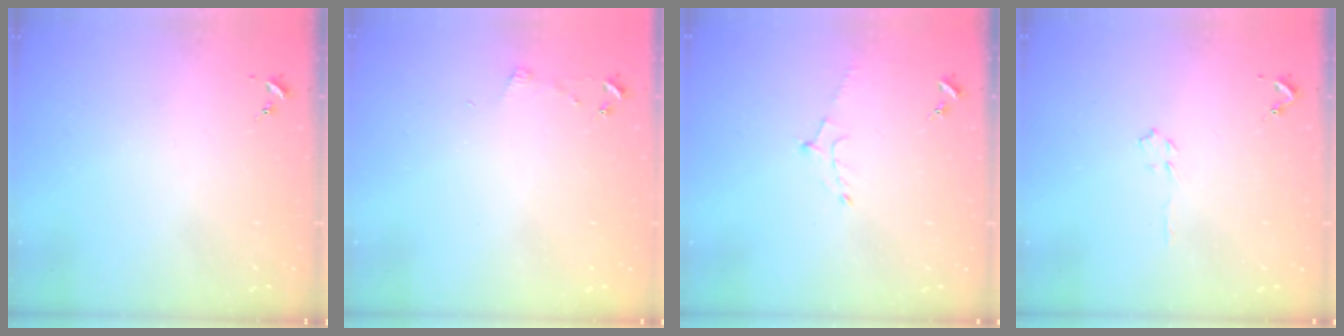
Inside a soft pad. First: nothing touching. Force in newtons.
{"total": 3.6, "press": 3.6, "slide": 0.4}
{"total": 5.6, "press": 5.5, "slide": 1.0}
{"total": 3.5, "press": 3.4, "slide": 0.5}